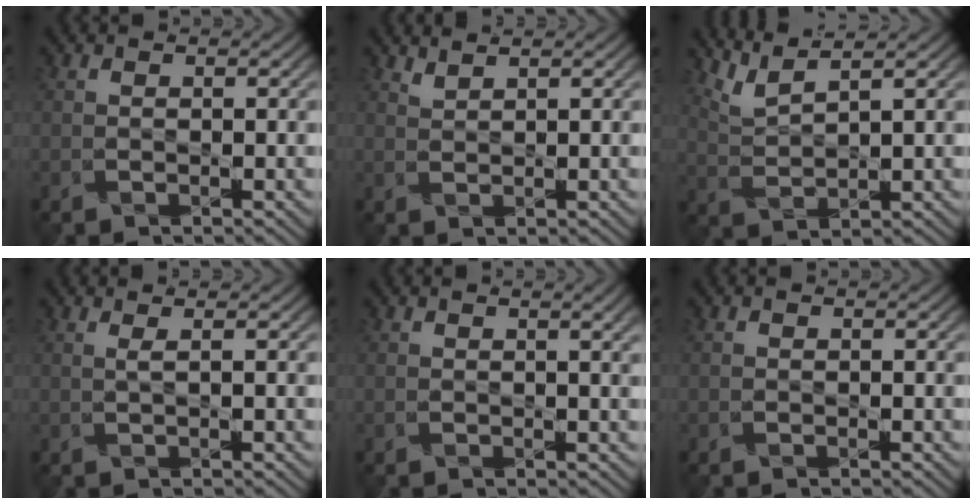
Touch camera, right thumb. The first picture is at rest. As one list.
[{"total": 2.3, "force": [2.0, -0.2, -1.2], "torque": [0.027, -0.001, 0.040]}, {"total": 4.2, "force": [4.1, 0.3, 1.1], "torque": [-0.035, 0.001, 0.089]}, {"total": 1.0, "force": [0.9, -0.2, -0.3], "torque": [0.009, 0.000, 0.016]}, {"total": 2.5, "force": [1.3, 0.7, 2.1], "torque": [-0.019, 0.005, 0.016]}, {"total": 0.0}]